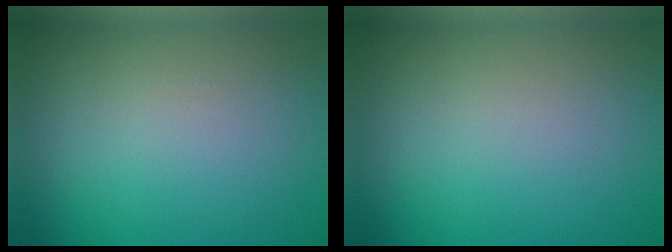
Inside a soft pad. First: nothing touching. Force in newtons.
{"total": 0.0}